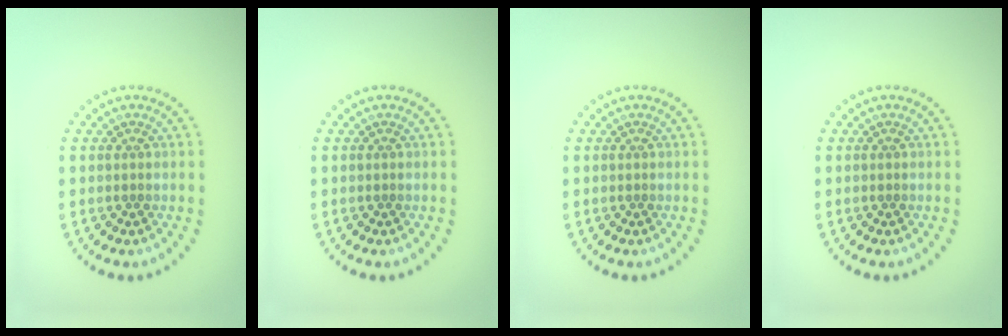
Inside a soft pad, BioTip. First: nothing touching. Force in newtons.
{"total": 0.0}
{"total": 0.0}
{"total": 0.0}